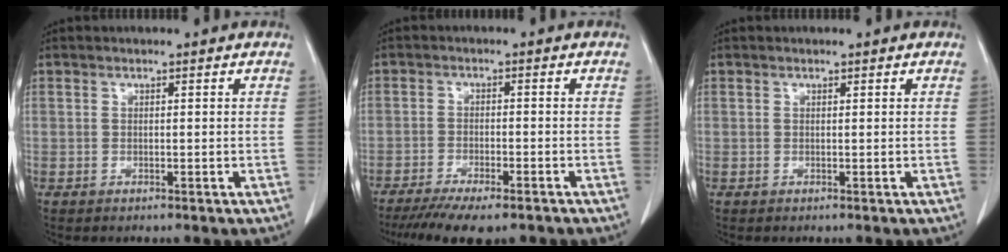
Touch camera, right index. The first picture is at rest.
{"total": 10.8, "force": [-8.5, 2.3, 6.2], "torque": [-0.087, -0.015, -0.128]}
{"total": 0.0}